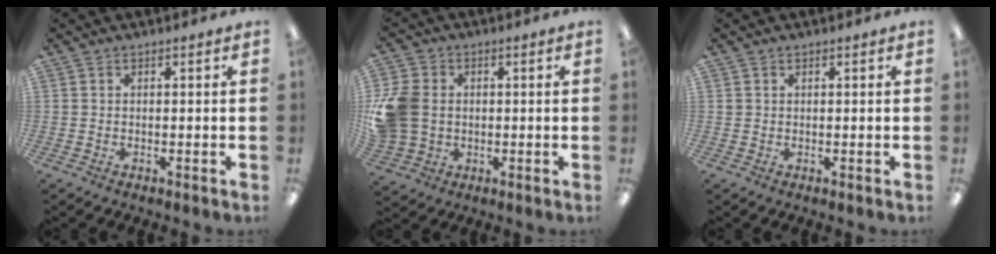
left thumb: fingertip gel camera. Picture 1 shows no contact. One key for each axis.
{"total": 11.9, "fx": 0.5, "fy": 9.9, "fz": 6.5, "tx": -0.151, "ty": 0.021, "tz": 0.015}
{"total": 0.9, "fx": 0.4, "fy": 0.8, "fz": 0.1, "tx": -0.002, "ty": 0.004, "tz": 0.007}